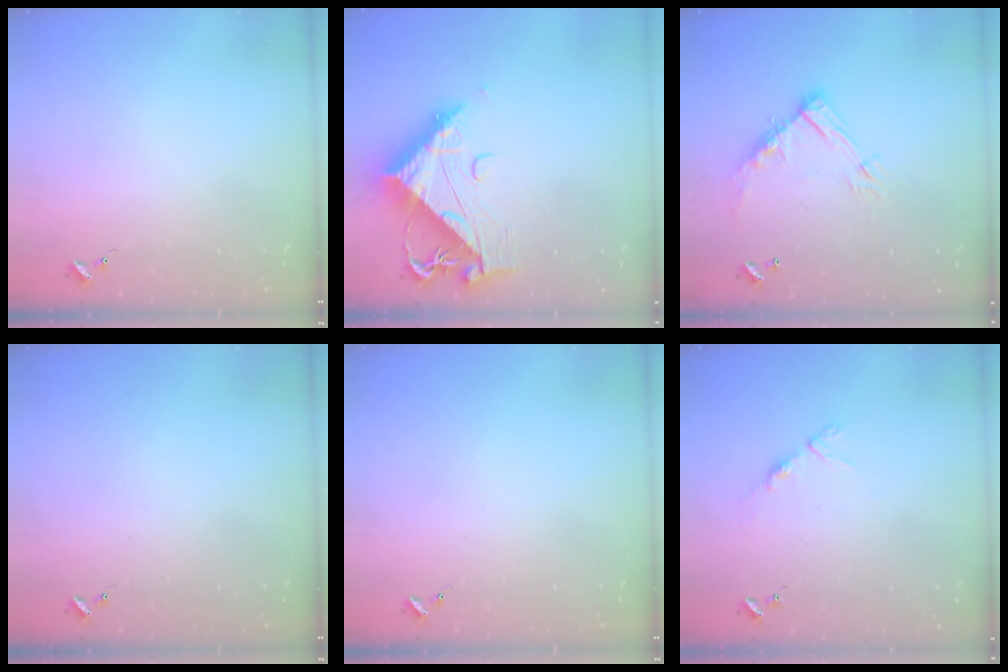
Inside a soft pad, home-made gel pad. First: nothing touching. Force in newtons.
{"total": 13.0, "press": 12.9, "slide": 1.3}
{"total": 13.2, "press": 13.1, "slide": 0.8}
{"total": 0.0}
{"total": 0.0}
{"total": 5.5, "press": 5.4, "slide": 0.6}